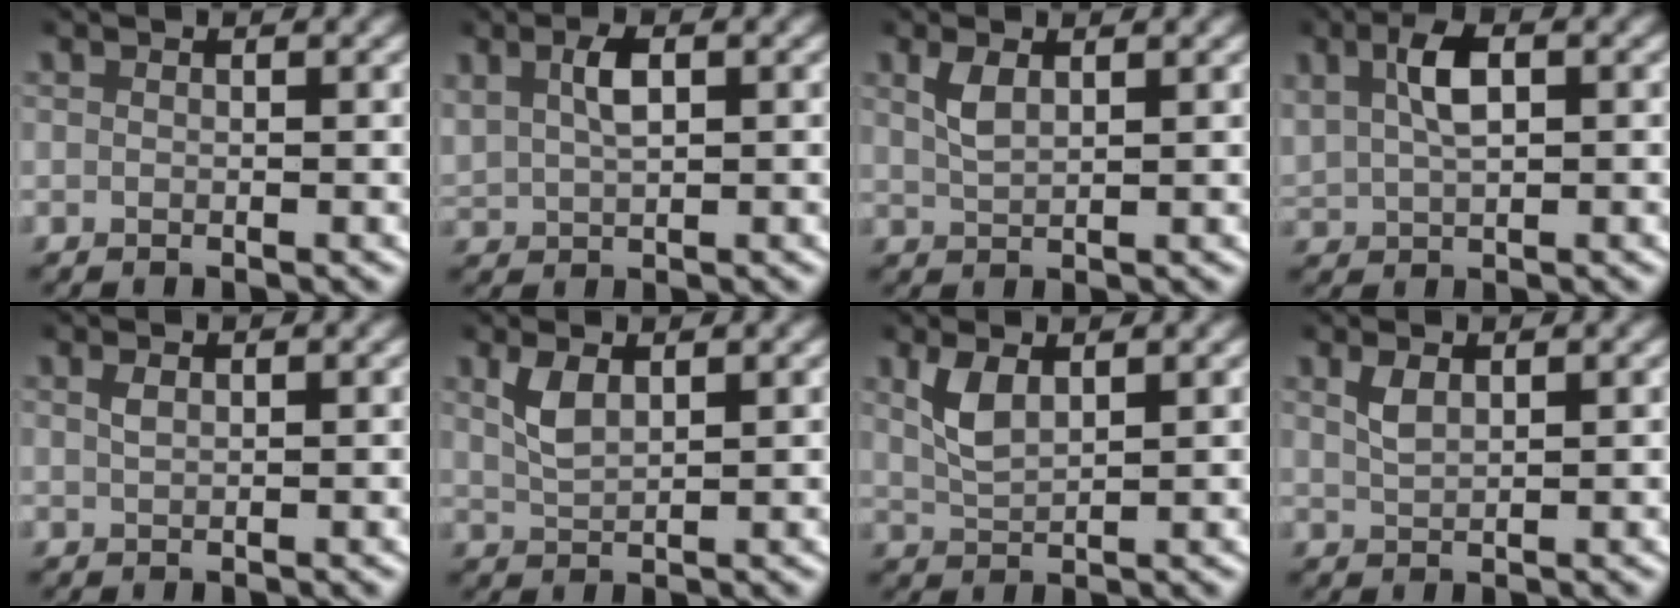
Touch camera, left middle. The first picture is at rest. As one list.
[{"total": 3.0, "force": [0.9, 2.0, 2.0], "torque": [-0.048, 0.004, 0.023]}, {"total": 1.6, "force": [0.7, 0.6, 1.3], "torque": [-0.032, -0.001, 0.019]}, {"total": 3.9, "force": [1.2, 2.4, 2.9], "torque": [-0.063, 0.008, 0.025]}, {"total": 0.7, "force": [0.4, 0.3, 0.6], "torque": [-0.014, 0.000, 0.010]}, {"total": 2.1, "force": [0.9, 0.8, 1.6], "torque": [-0.040, -0.001, 0.022]}, {"total": 2.5, "force": [1.1, 1.1, 2.0], "torque": [-0.049, -0.001, 0.025]}, {"total": 1.3, "force": [0.7, 0.5, 1.1], "torque": [-0.026, -0.001, 0.017]}]